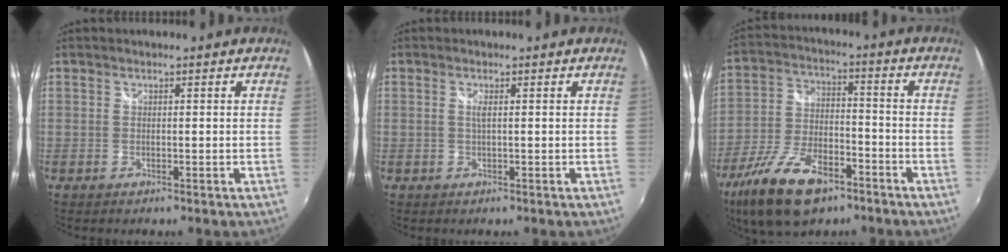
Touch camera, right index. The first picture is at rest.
{"total": 1.2, "force": [0.2, -0.1, 1.2], "torque": [-0.023, -0.001, 0.002]}
{"total": 16.4, "force": [-10.3, 7.4, 10.4], "torque": [-0.226, -0.024, -0.185]}